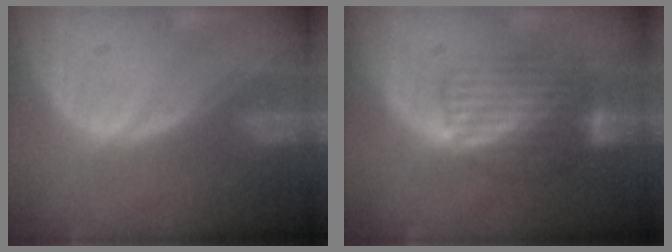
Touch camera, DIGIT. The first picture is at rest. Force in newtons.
{"total": 8.4, "press": 7.2, "slide": 4.4}